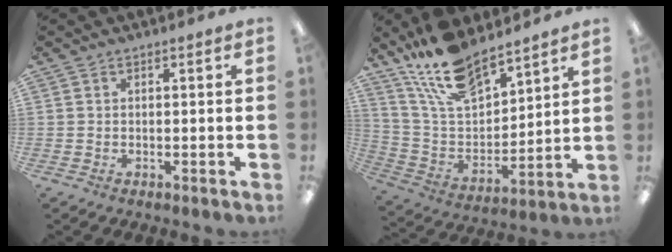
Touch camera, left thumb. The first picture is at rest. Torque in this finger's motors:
{"motor_torque": [2.22, 0.98, 1.34, -1.43, 0.45]}